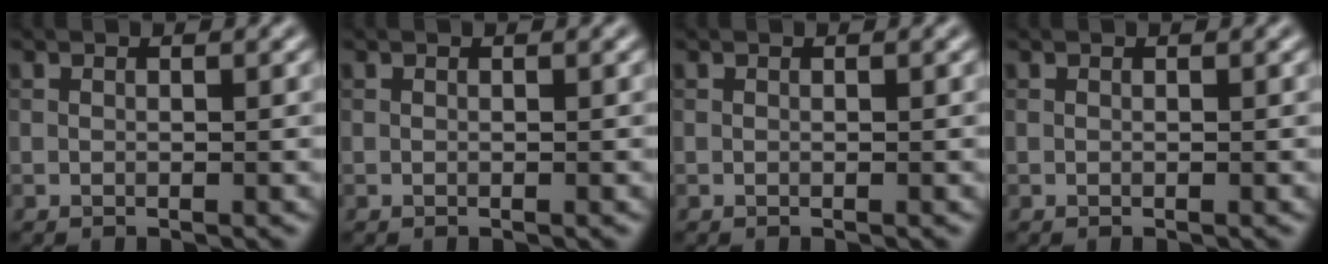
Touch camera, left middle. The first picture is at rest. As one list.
[{"total": 0.0}, {"total": 0.0}, {"total": 0.0}]